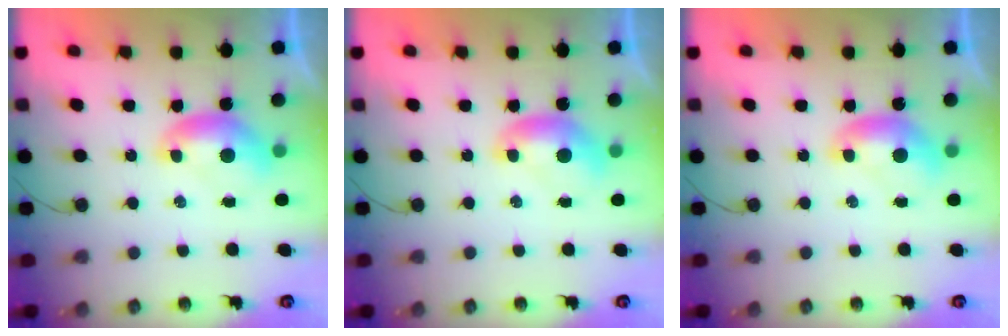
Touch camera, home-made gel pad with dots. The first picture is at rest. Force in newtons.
{"total": 0.0}
{"total": 0.0}